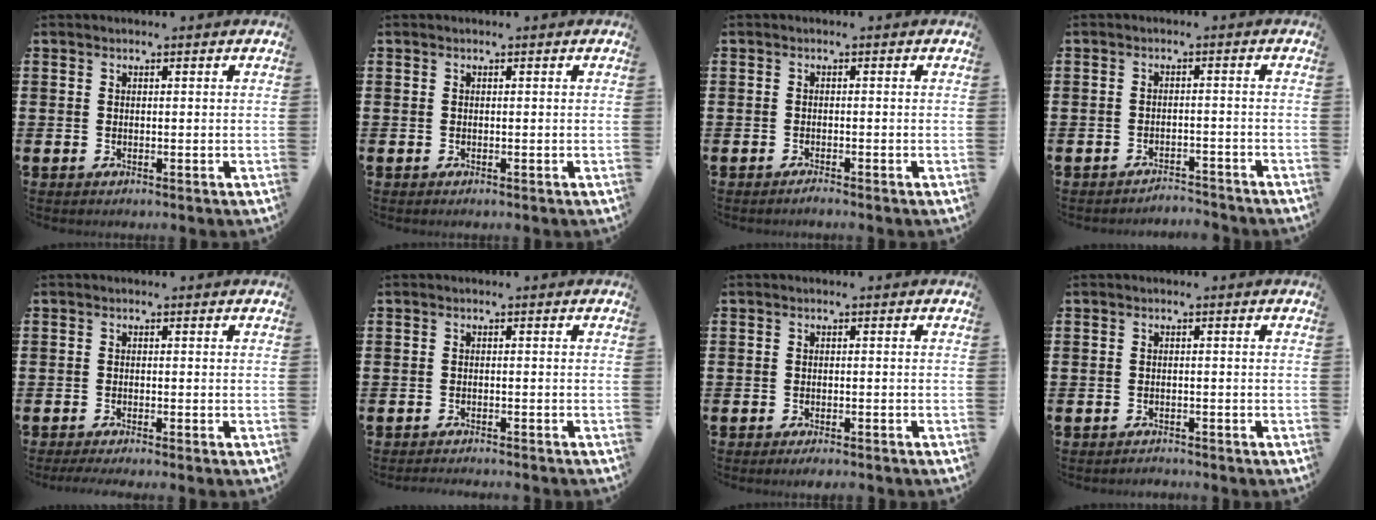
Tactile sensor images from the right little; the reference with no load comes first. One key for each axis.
{"total": 0.0}
{"total": 0.7, "fx": -0.7, "fy": 0.0, "fz": 0.3, "tx": -0.007, "ty": -0.003, "tz": -0.013}
{"total": 2.2, "fx": -2.2, "fy": -0.1, "fz": -0.1, "tx": -0.004, "ty": 0.003, "tz": -0.049}
{"total": 0.9, "fx": -0.7, "fy": 0.0, "fz": 0.7, "tx": -0.008, "ty": -0.001, "tz": -0.014}
{"total": 1.0, "fx": -1.0, "fy": -0.2, "fz": 0.0, "tx": 0.000, "ty": 0.001, "tz": -0.020}
{"total": 1.0, "fx": -0.9, "fy": 0.0, "fz": 0.4, "tx": -0.008, "ty": -0.003, "tz": -0.017}
{"total": 0.9, "fx": -0.9, "fy": 0.0, "fz": -0.1, "tx": -0.001, "ty": 0.001, "tz": -0.019}